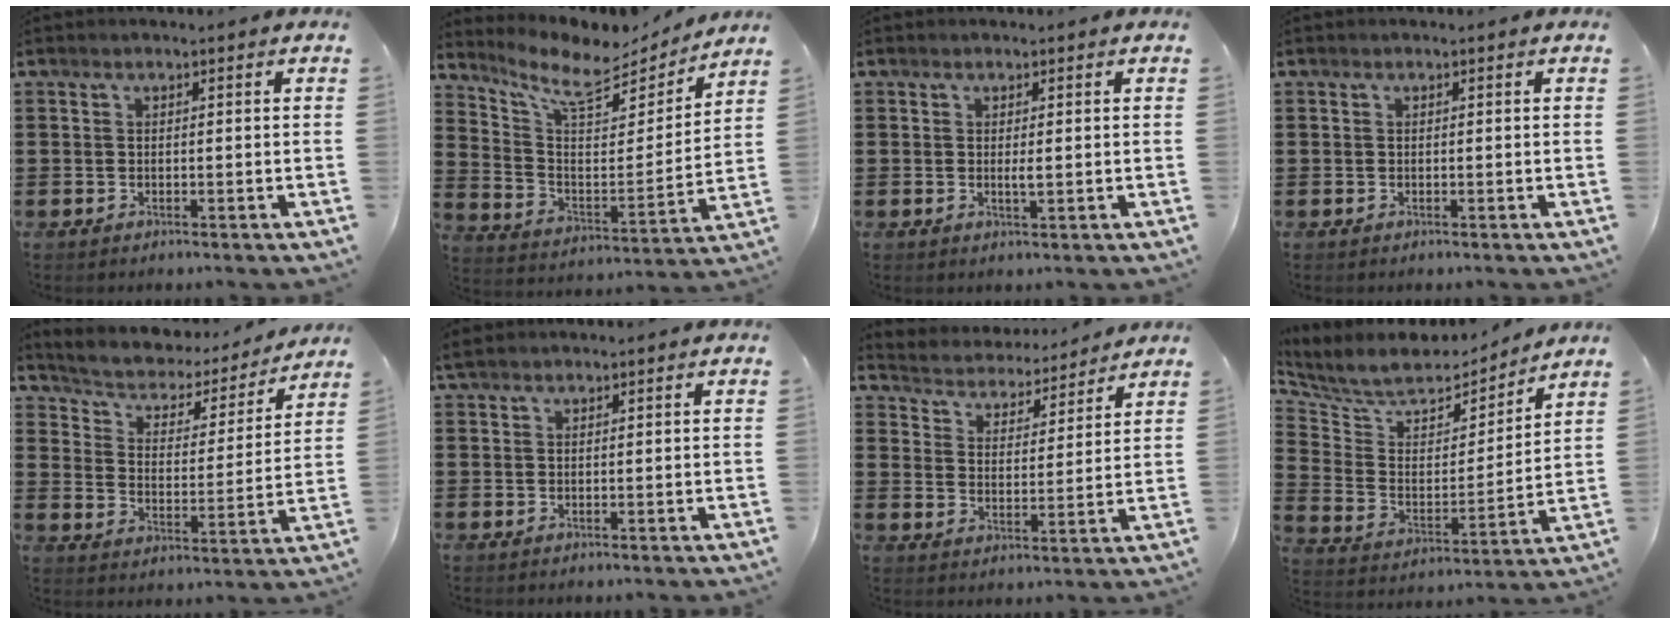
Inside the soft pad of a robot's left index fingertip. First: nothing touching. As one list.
[{"total": 9.3, "force": [7.5, 3.1, 4.7], "torque": [-0.119, -0.047, 0.127]}, {"total": 1.4, "force": [0.0, 0.2, 1.4], "torque": [-0.027, -0.004, 0.001]}, {"total": 0.0}, {"total": 3.5, "force": [2.9, 1.6, 0.9], "torque": [-0.042, -0.024, 0.037]}, {"total": 1.5, "force": [1.2, 0.5, 0.8], "torque": [-0.019, 0.004, 0.021]}, {"total": 4.0, "force": [4.0, 0.4, -0.2], "torque": [-0.024, -0.033, 0.064]}, {"total": 7.3, "force": [6.6, 2.6, 2.0], "torque": [-0.080, -0.046, 0.112]}]